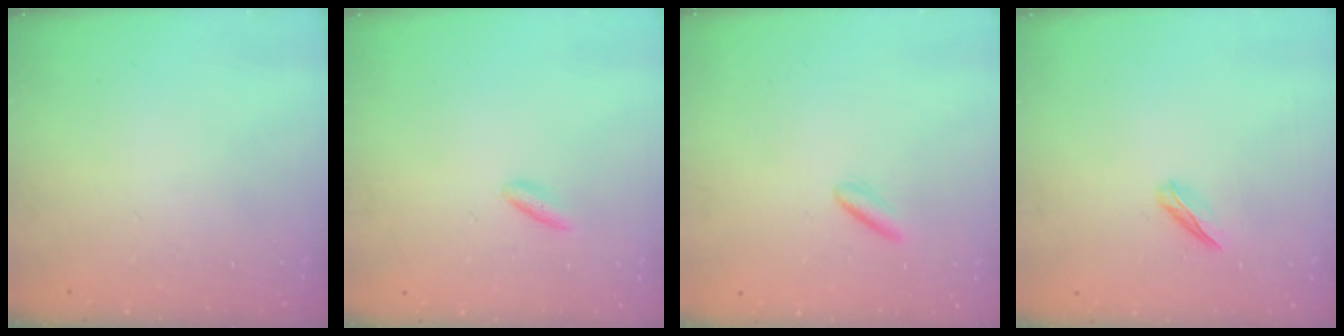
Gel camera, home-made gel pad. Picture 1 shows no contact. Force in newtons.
{"total": 2.1, "press": 2.0, "slide": 0.5}
{"total": 1.3, "press": 1.2, "slide": 0.5}
{"total": 3.7, "press": 3.6, "slide": 1.0}